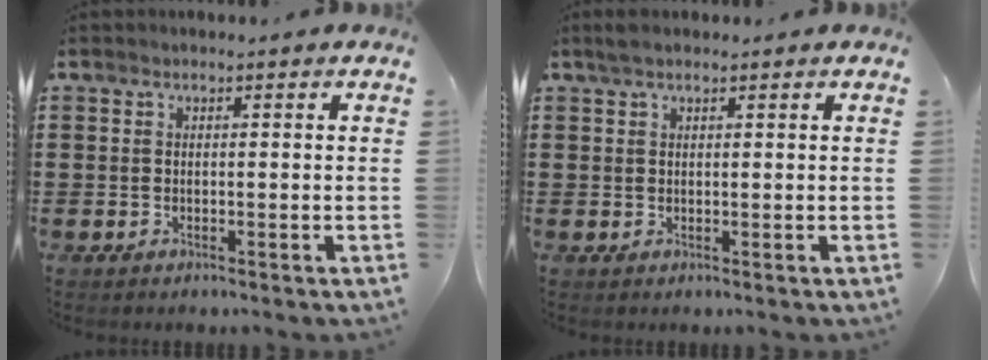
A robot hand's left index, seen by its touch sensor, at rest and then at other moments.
{"total": 1.5, "force": [1.1, 0.3, 0.9], "torque": [-0.019, 0.002, 0.021]}